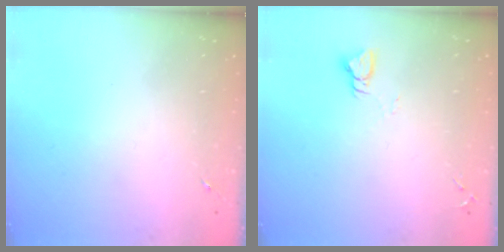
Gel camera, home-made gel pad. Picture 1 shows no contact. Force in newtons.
{"total": 2.9, "press": 2.9, "slide": 0.3}